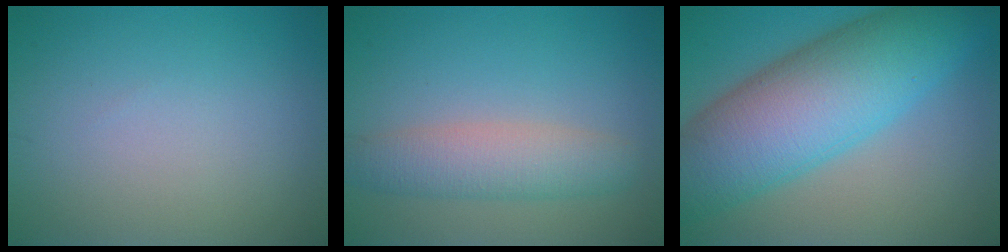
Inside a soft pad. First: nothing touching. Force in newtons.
{"total": 4.0, "press": 4.0, "slide": 0.1}
{"total": 12.2, "press": 12.2, "slide": 0.1}